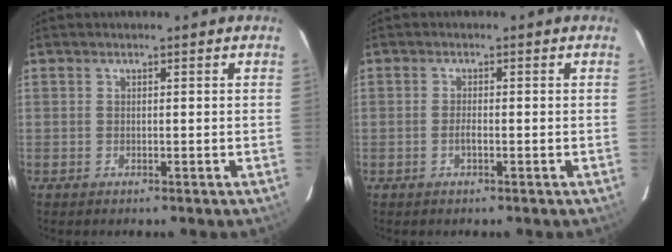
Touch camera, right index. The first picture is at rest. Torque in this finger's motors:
{"motor_torque": [0.31, -0.18, 0.24, 0.04]}